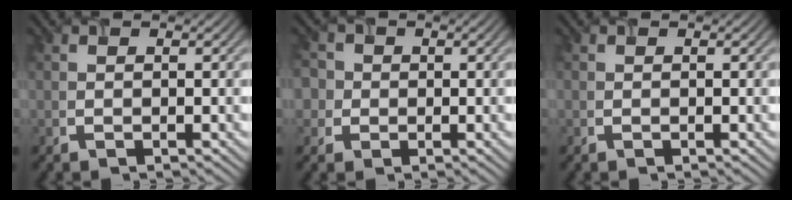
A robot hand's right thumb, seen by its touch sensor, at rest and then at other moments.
{"total": 4.3, "force": [0.7, 4.1, 1.3], "torque": [-0.034, 0.012, -0.010]}
{"total": 0.0}